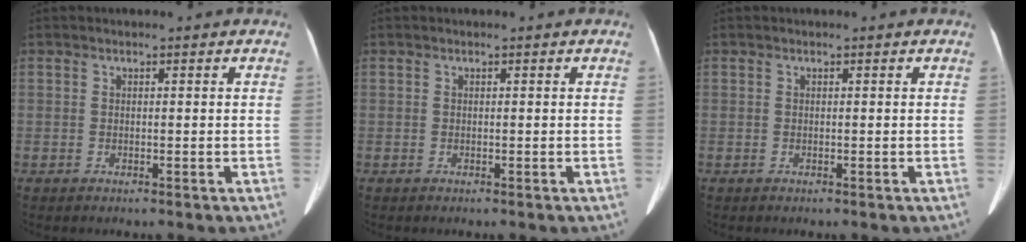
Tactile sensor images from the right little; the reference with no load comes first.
{"total": 0.0}
{"total": 0.0}